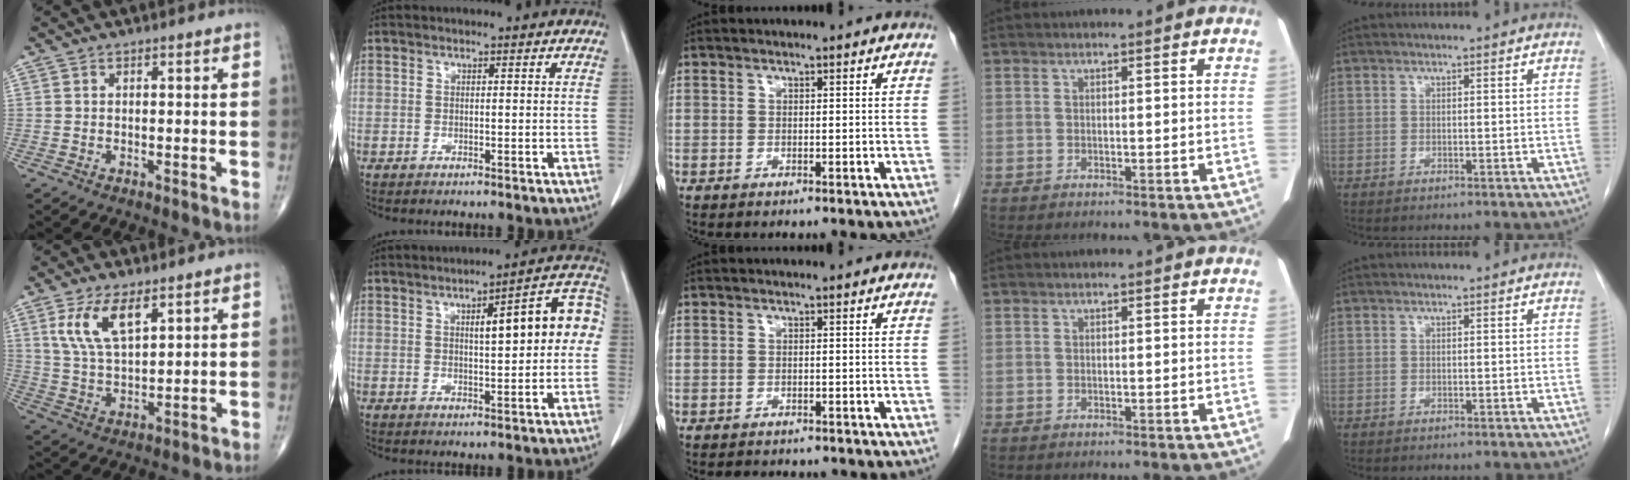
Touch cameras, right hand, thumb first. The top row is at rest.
{"thumb": {"total": 9.7, "force": [4.9, 4.1, 7.3], "torque": [-0.135, -0.020, 0.103]}, "index": {"total": 11.2, "force": [1.5, 2.5, 10.8], "torque": [-0.140, 0.039, 0.019]}, "middle": {"total": 4.6, "force": [-4.2, 1.3, 1.5], "torque": [-0.023, -0.002, -0.050]}}